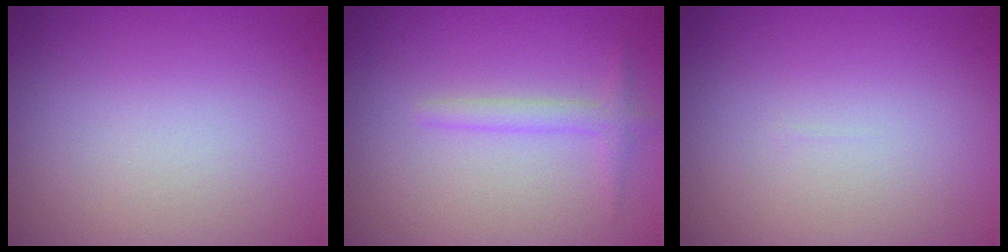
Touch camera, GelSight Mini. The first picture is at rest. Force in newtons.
{"total": 1.6, "press": 1.6, "slide": 0.1}
{"total": 0.0}